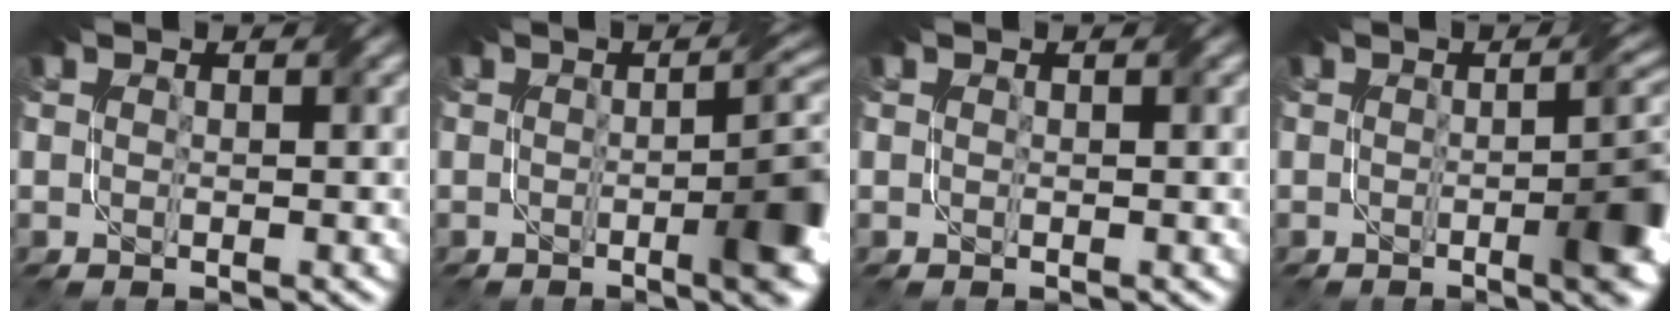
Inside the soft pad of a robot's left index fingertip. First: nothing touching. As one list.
[{"total": 8.7, "force": [-1.1, 2.3, 8.3], "torque": [-0.087, -0.004, -0.013]}, {"total": 0.0}, {"total": 7.8, "force": [-1.1, 2.2, 7.4], "torque": [-0.076, -0.006, -0.012]}]